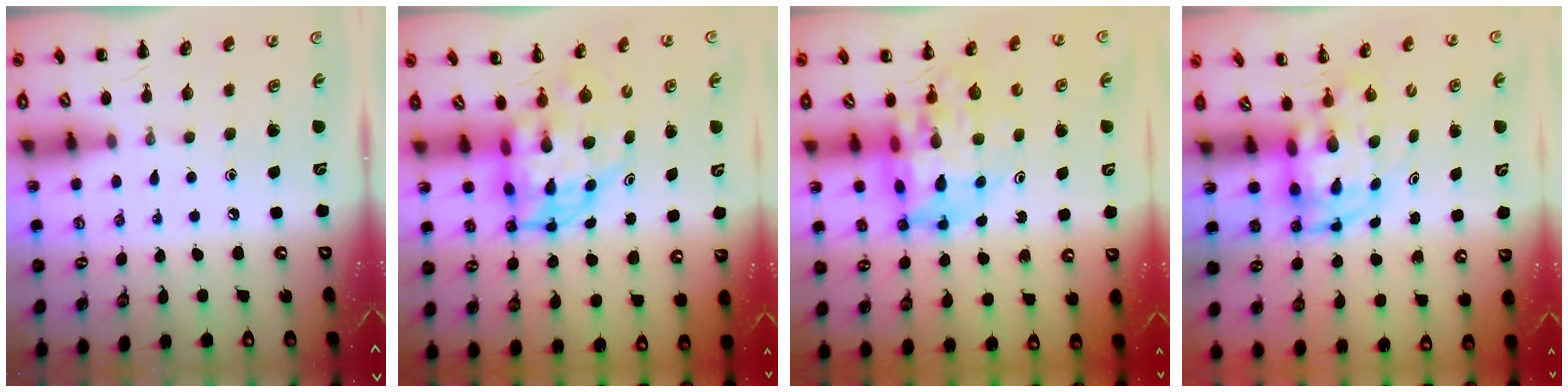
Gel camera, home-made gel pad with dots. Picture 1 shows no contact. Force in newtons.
{"total": 5.6, "press": 5.4, "slide": 1.5}
{"total": 9.9, "press": 9.4, "slide": 3.1}
{"total": 3.7, "press": 3.7, "slide": 0.8}